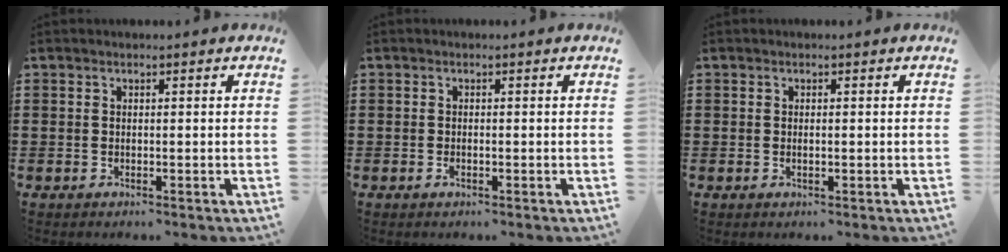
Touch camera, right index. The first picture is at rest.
{"total": 0.6, "force": [-0.2, 0.1, 0.5], "torque": [-0.011, -0.004, -0.003]}
{"total": 0.7, "force": [0.0, 0.2, 0.7], "torque": [-0.015, -0.003, 0.000]}